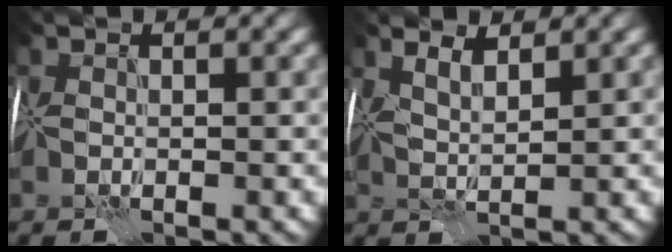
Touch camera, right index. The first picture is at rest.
{"total": 2.6, "force": [1.6, 0.6, 2.0], "torque": [-0.034, 0.006, 0.020]}